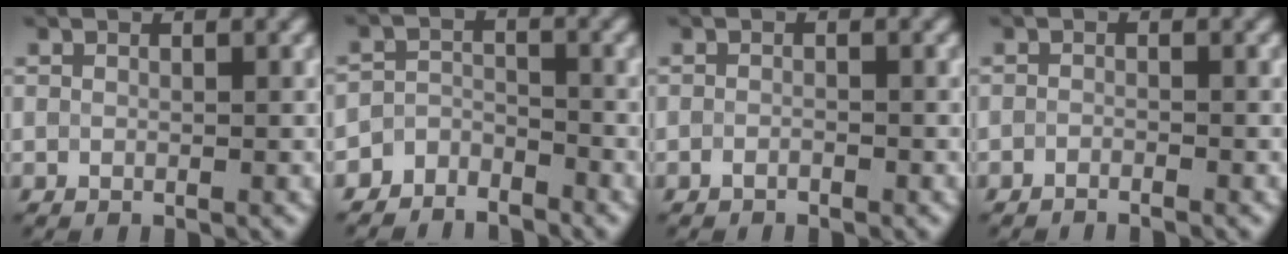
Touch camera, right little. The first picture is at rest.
{"total": 3.0, "force": [-2.6, 1.3, 0.2], "torque": [0.004, 0.005, -0.059]}
{"total": 0.7, "force": [-0.6, 0.2, 0.3], "torque": [-0.007, 0.000, -0.012]}
{"total": 0.8, "force": [-0.8, 0.1, 0.2], "torque": [-0.002, -0.002, -0.016]}